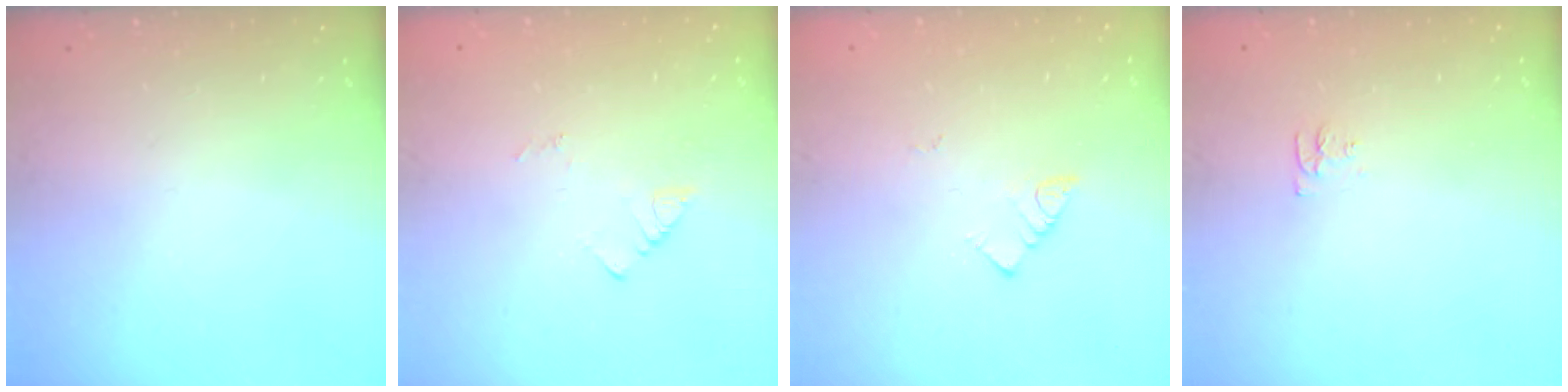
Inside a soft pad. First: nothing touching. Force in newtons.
{"total": 3.7, "press": 3.7, "slide": 0.2}
{"total": 2.9, "press": 2.9, "slide": 0.3}
{"total": 3.7, "press": 3.6, "slide": 0.6}